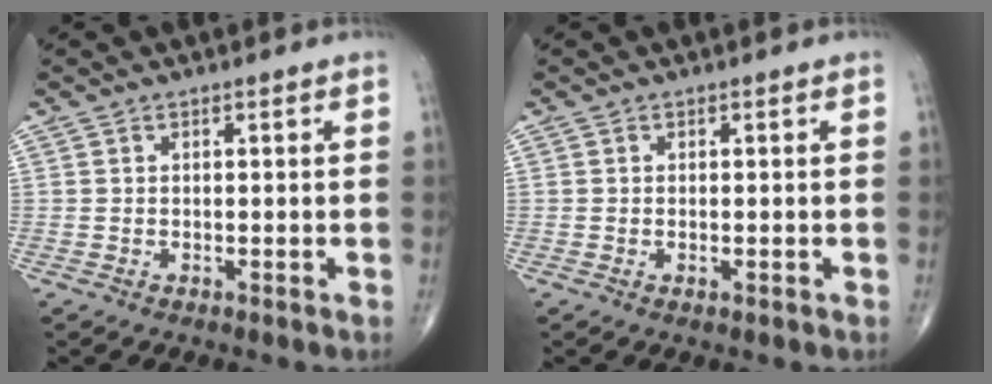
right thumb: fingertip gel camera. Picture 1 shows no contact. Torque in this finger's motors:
{"motor_torque": [-0.17, 0.24, 0.07, 0.21, 0.01]}